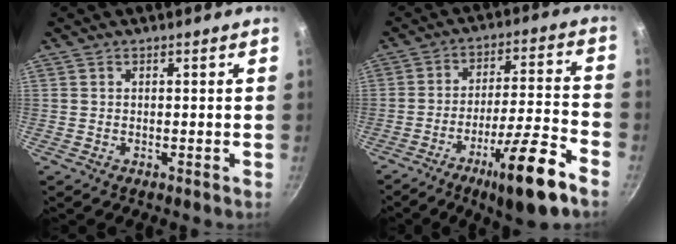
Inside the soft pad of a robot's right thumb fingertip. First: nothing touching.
{"total": 15.4, "force": [-9.0, 2.1, 12.4], "torque": [-0.190, 0.049, -0.137]}